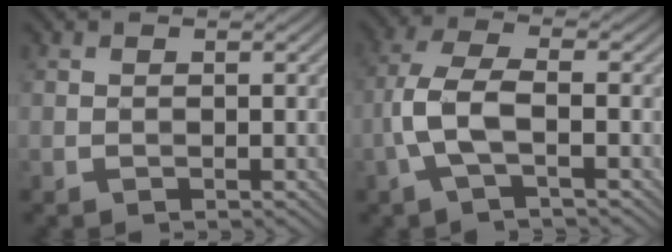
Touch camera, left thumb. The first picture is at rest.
{"total": 5.7, "force": [-1.7, 1.8, 5.2], "torque": [-0.120, 0.010, -0.044]}